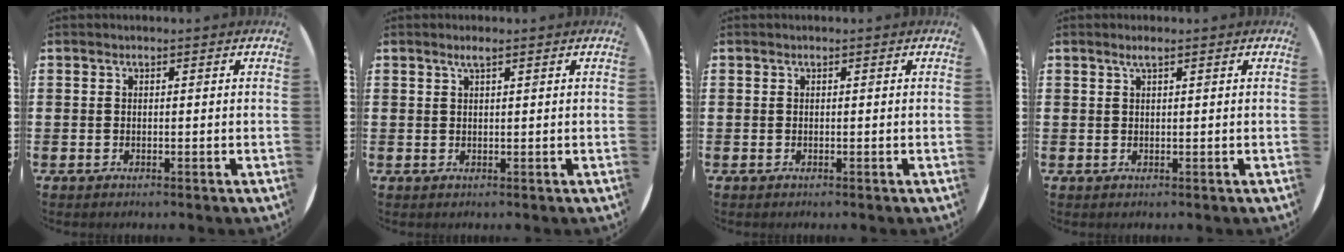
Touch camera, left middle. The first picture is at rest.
{"total": 1.4, "force": [1.0, 0.0, 1.0], "torque": [-0.018, 0.003, 0.016]}
{"total": 0.0}
{"total": 1.2, "force": [0.7, 0.0, 0.9], "torque": [-0.017, 0.003, 0.012]}